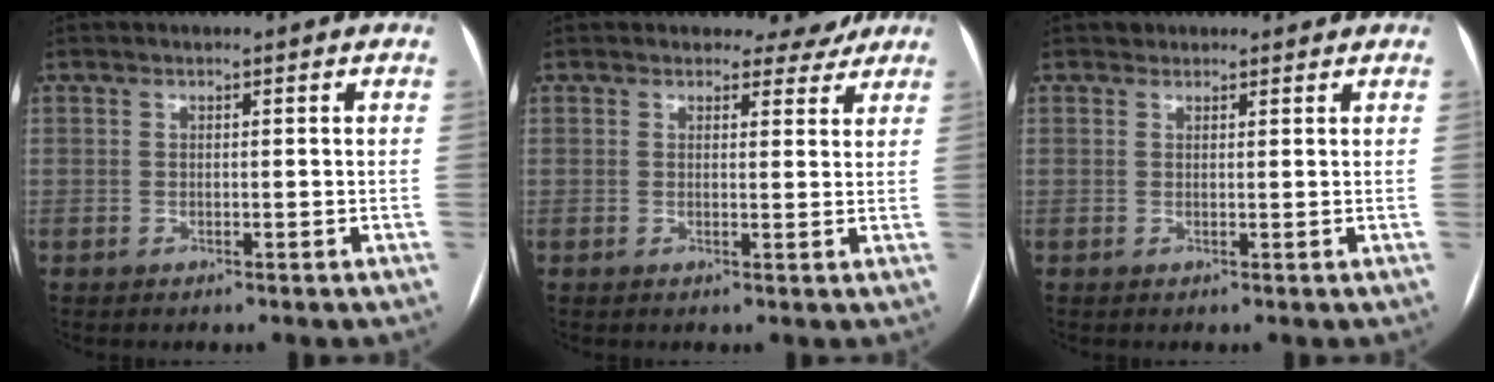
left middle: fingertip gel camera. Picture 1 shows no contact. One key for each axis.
{"total": 3.7, "fx": 3.3, "fy": 1.6, "fz": 0.3, "tx": 0.003, "ty": -0.004, "tz": 0.029}
{"total": 1.6, "fx": 1.4, "fy": 0.9, "fz": -0.1, "tx": 0.009, "ty": 0.009, "tz": 0.015}